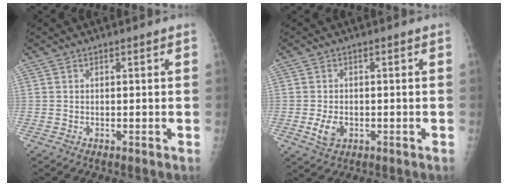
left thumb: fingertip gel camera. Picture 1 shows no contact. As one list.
[{"total": 4.0, "force": [-1.0, 2.8, 2.7], "torque": [-0.049, -0.002, -0.014]}]